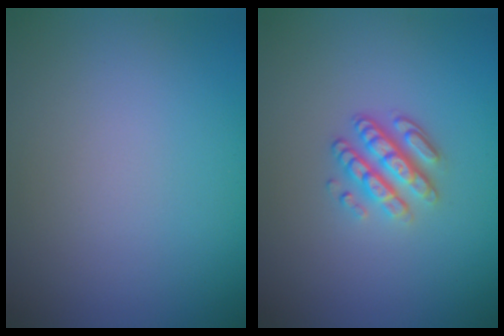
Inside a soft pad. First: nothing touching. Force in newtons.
{"total": 3.2, "press": 2.5, "slide": 2.0}